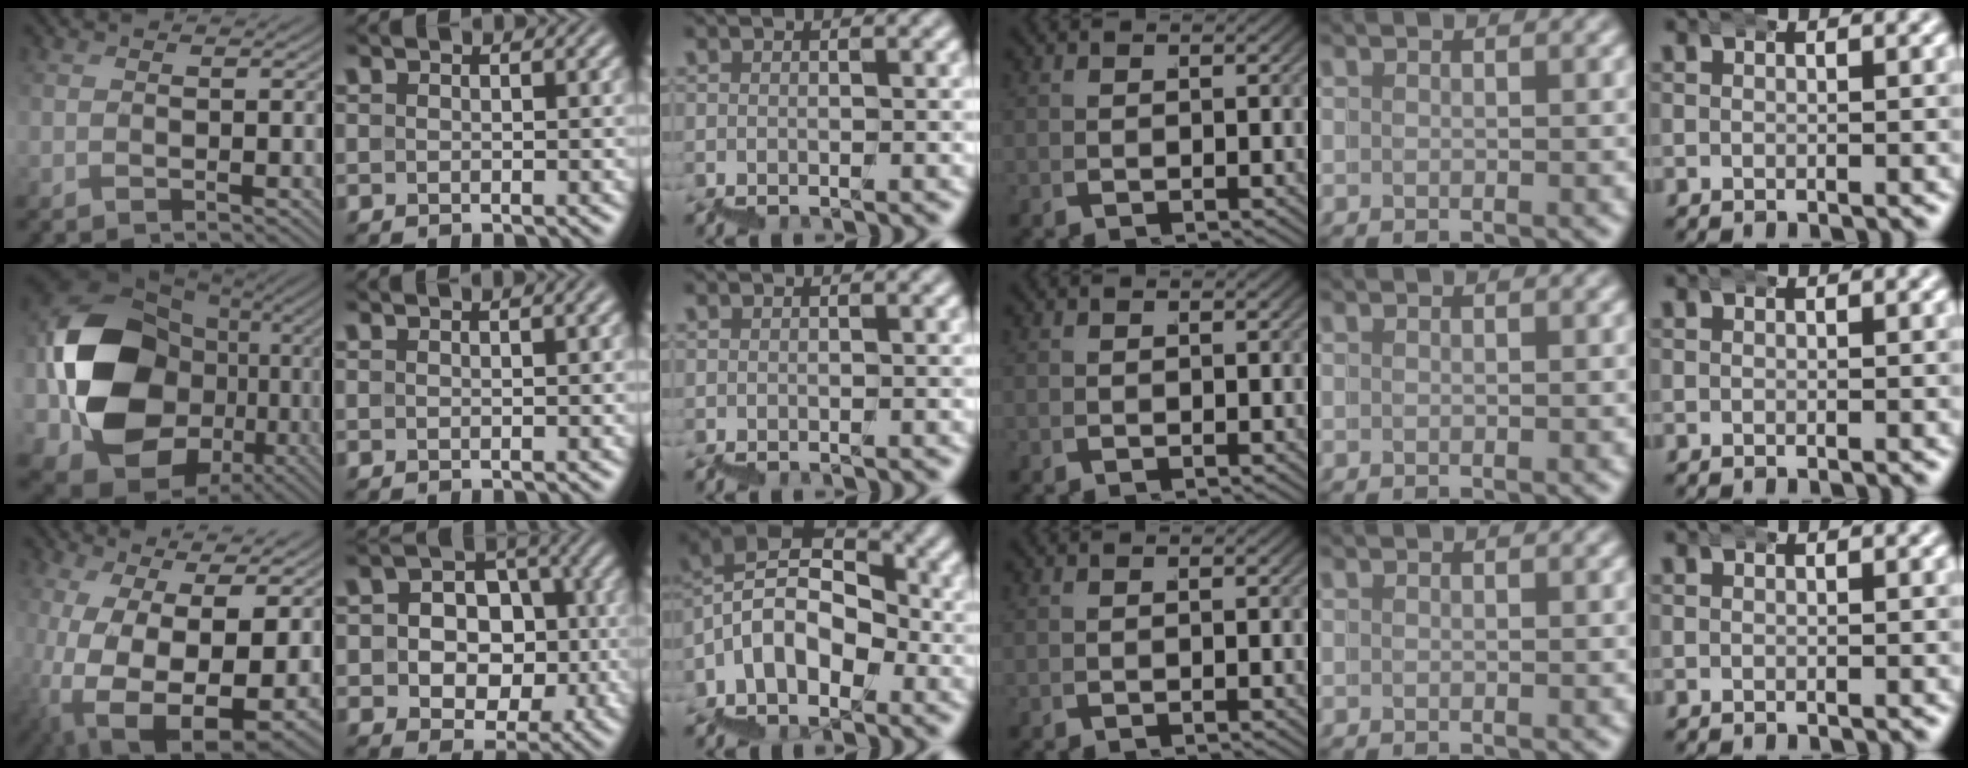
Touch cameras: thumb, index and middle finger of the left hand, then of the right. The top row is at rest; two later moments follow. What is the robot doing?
{"motion": "wrap", "object": "bandana"}